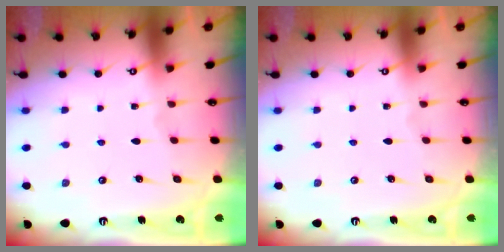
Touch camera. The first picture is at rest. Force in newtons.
{"total": 0.0}